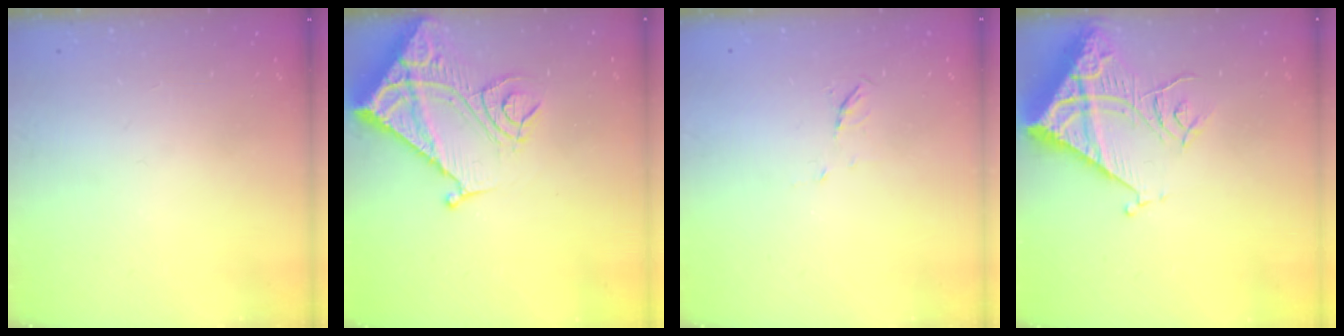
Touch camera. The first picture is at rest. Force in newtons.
{"total": 16.5, "press": 16.4, "slide": 2.0}
{"total": 4.0, "press": 4.0, "slide": 0.6}
{"total": 14.6, "press": 14.5, "slide": 1.4}